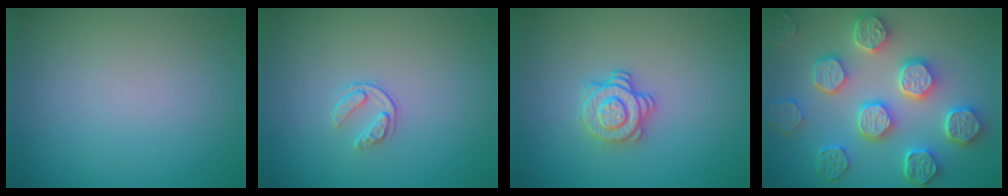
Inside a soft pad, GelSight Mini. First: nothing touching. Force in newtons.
{"total": 1.6, "press": 1.0, "slide": 1.2}
{"total": 2.9, "press": 2.5, "slide": 1.4}
{"total": 8.0, "press": 6.5, "slide": 4.7}